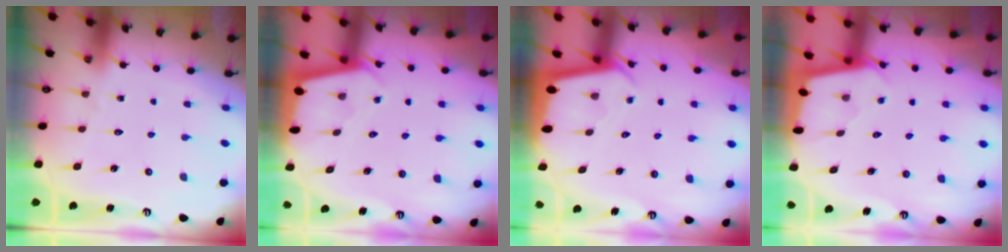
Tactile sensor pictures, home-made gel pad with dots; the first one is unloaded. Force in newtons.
{"total": 2.2, "press": 2.2, "slide": 0.1}
{"total": 2.2, "press": 2.2, "slide": 0.1}
{"total": 2.0, "press": 2.0, "slide": 0.2}